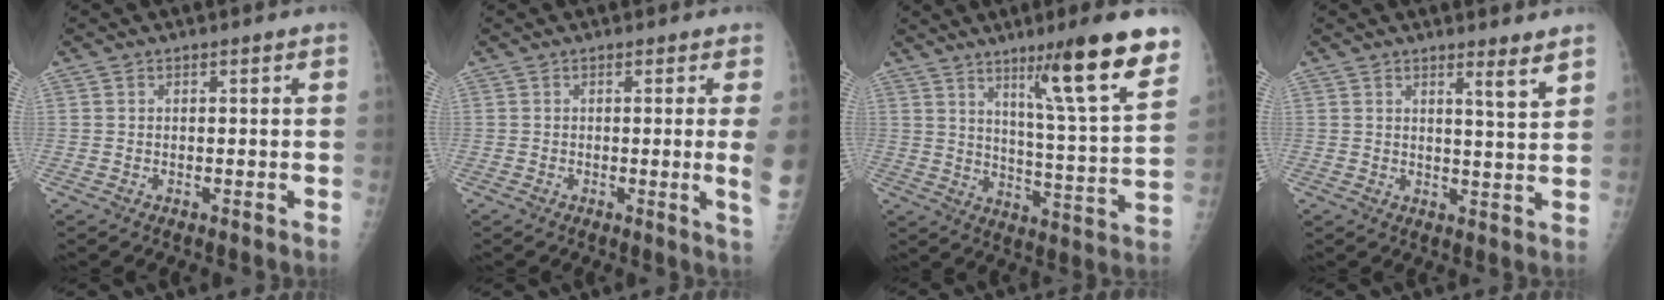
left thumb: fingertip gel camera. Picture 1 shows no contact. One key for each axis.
{"total": 4.4, "fx": 0.5, "fy": -1.1, "fz": 4.2, "tx": -0.068, "ty": -0.015, "tz": 0.004}
{"total": 17.9, "fx": 11.0, "fy": 1.3, "fz": 14.0, "tx": -0.178, "ty": -0.062, "tz": 0.165}
{"total": 4.1, "fx": 3.0, "fy": 0.0, "fz": 2.8, "tx": -0.035, "ty": -0.030, "tz": 0.043}